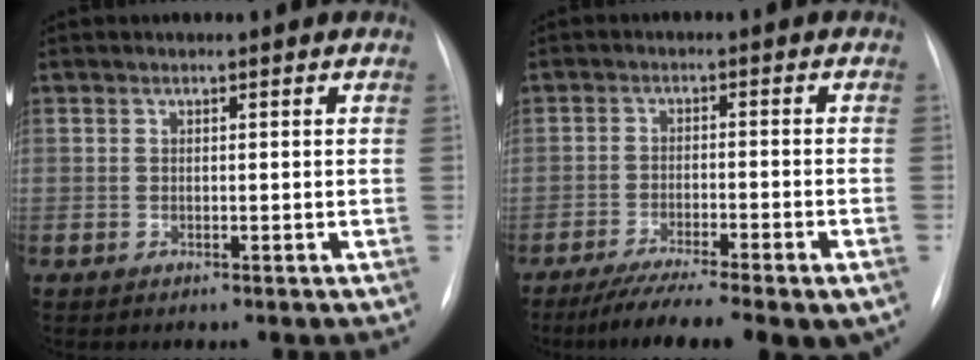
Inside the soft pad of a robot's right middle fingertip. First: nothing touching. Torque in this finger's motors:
{"motor_torque": [1.12, -1.02, 0.22, 0.11]}